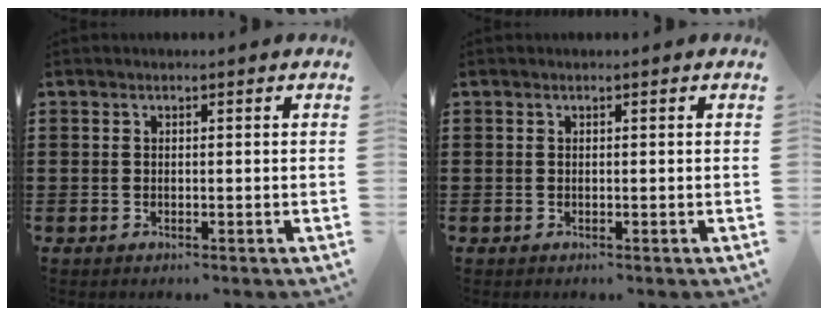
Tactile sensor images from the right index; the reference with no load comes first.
{"total": 0.0}